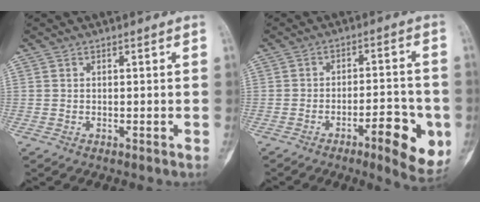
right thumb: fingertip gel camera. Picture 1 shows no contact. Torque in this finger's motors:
{"motor_torque": [-0.16, 0.24, 0.17, -0.15, 0.03]}